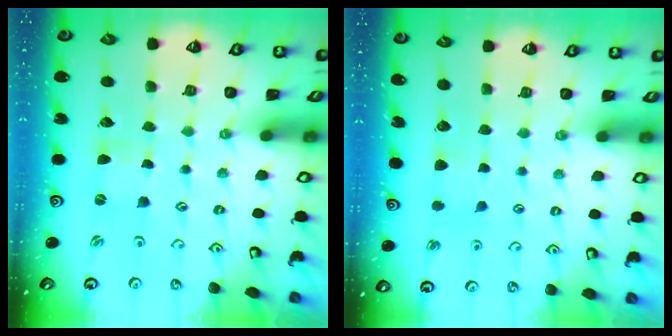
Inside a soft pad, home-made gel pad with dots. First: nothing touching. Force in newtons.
{"total": 3.8, "press": 3.7, "slide": 0.7}